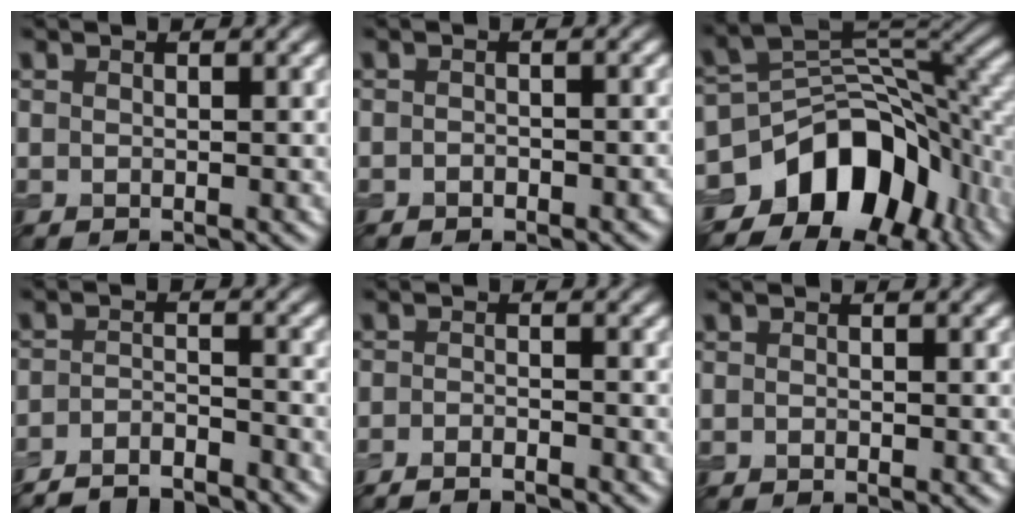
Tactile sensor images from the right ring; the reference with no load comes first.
{"total": 1.1, "force": [-0.7, 0.7, 0.5], "torque": [-0.009, -0.003, -0.013]}
{"total": 13.2, "force": [-6.6, 8.5, 7.8], "torque": [-0.130, -0.002, -0.115]}
{"total": 5.0, "force": [-4.8, 0.7, 1.3], "torque": [-0.023, -0.006, -0.085]}
{"total": 3.0, "force": [-2.6, 0.5, 1.3], "torque": [-0.017, 0.004, -0.043]}
{"total": 0.0}